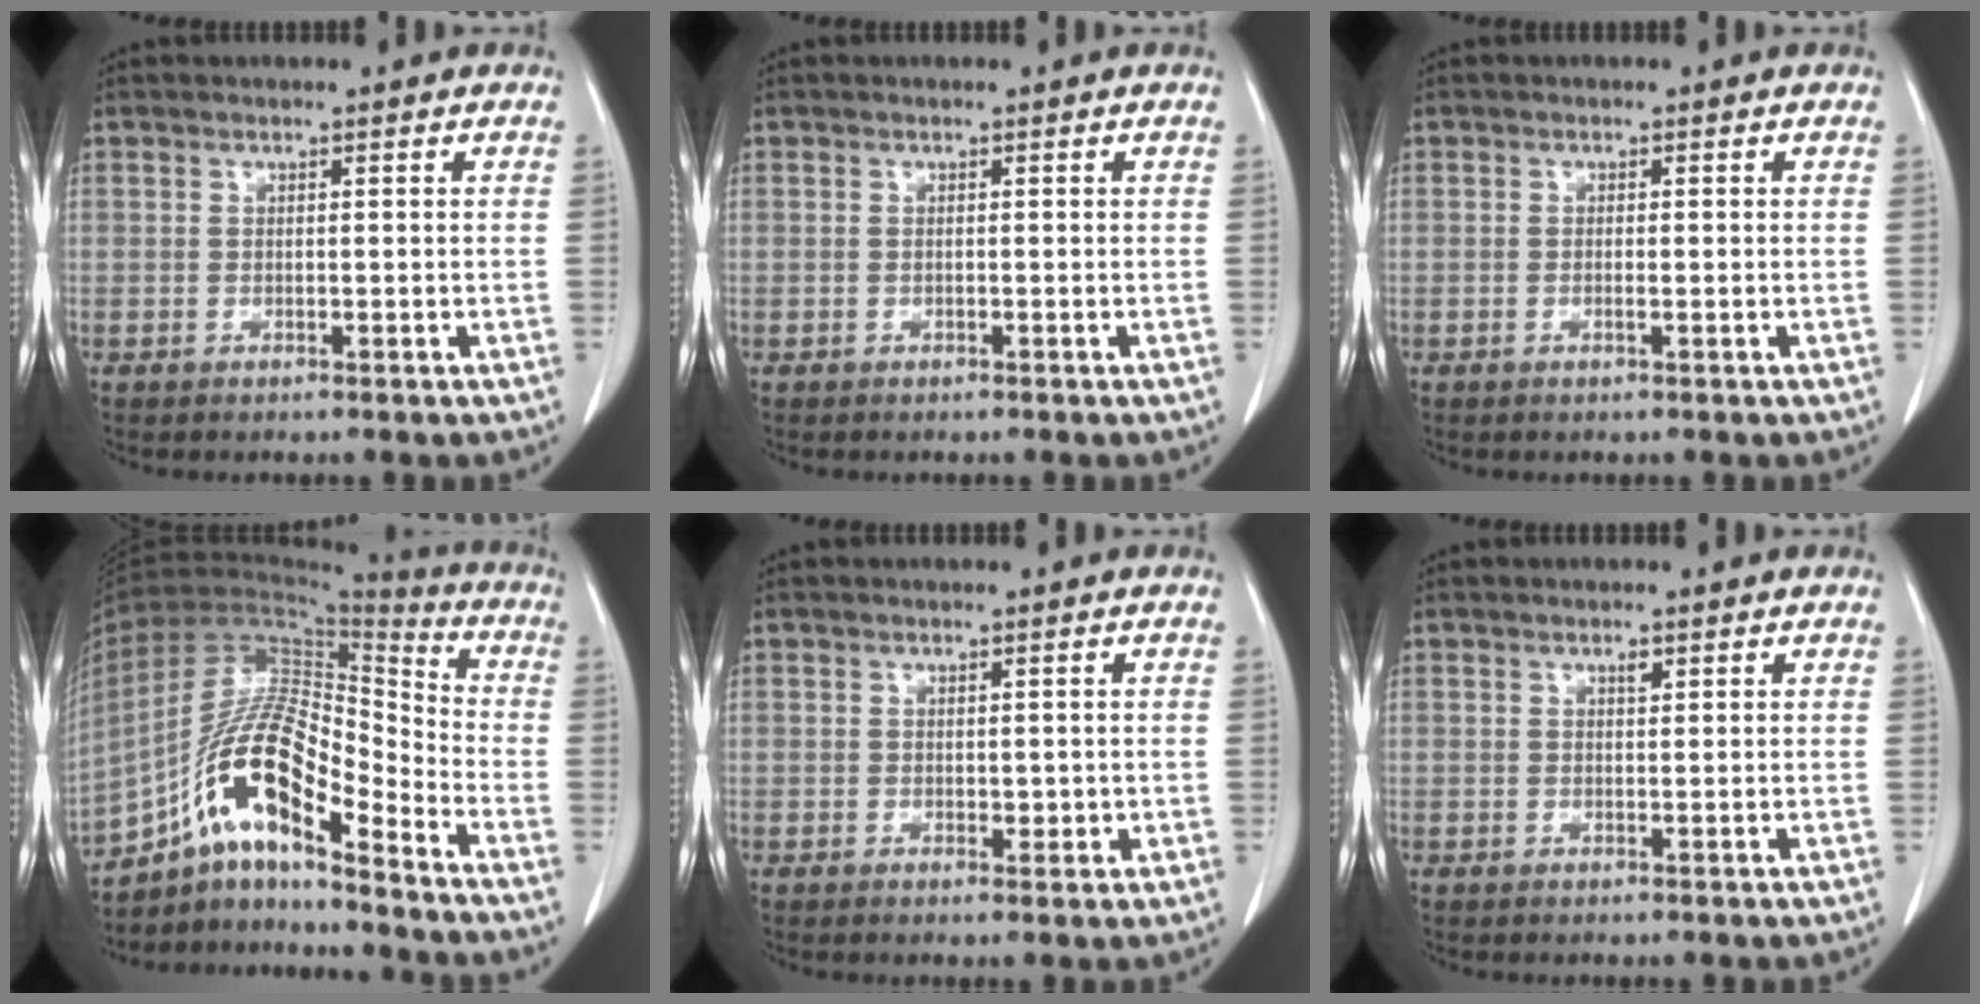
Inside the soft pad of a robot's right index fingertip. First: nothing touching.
{"total": 0.0}
{"total": 0.8, "force": [-0.2, 0.1, 0.8], "torque": [-0.016, -0.001, -0.002]}
{"total": 14.9, "force": [-9.1, 3.4, 11.3], "torque": [-0.214, 0.030, -0.160]}
{"total": 1.8, "force": [0.0, 1.1, 1.4], "torque": [-0.016, -0.004, 0.004]}
{"total": 0.9, "force": [0.6, 0.3, 0.6], "torque": [-0.011, -0.003, 0.009]}